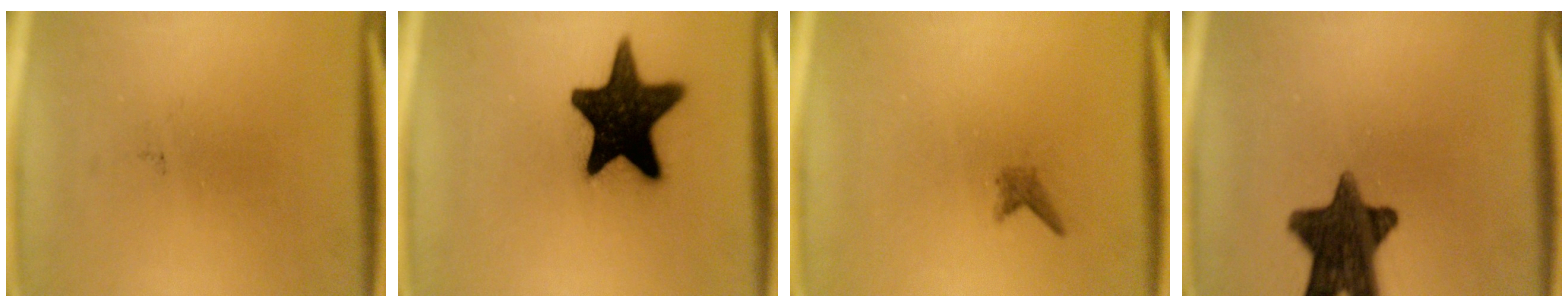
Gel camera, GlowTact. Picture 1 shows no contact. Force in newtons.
{"total": 17.9}
{"total": 1.0}
{"total": 13.4}